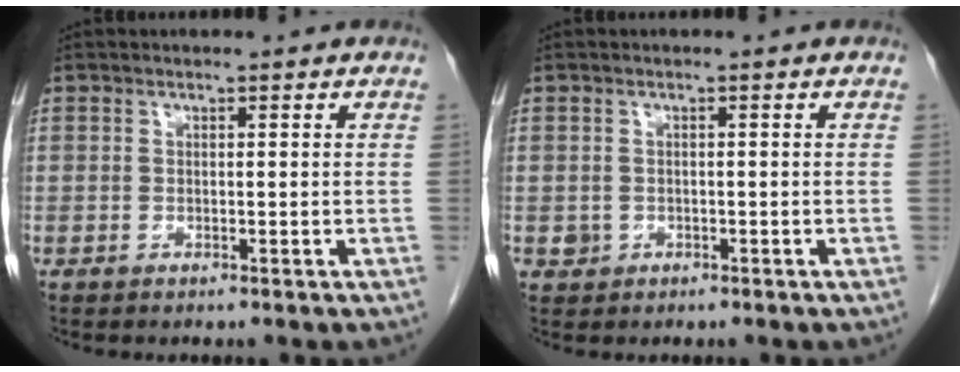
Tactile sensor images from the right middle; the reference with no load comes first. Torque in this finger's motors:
{"motor_torque": [0.25, -0.03, 0.01, 0.01]}